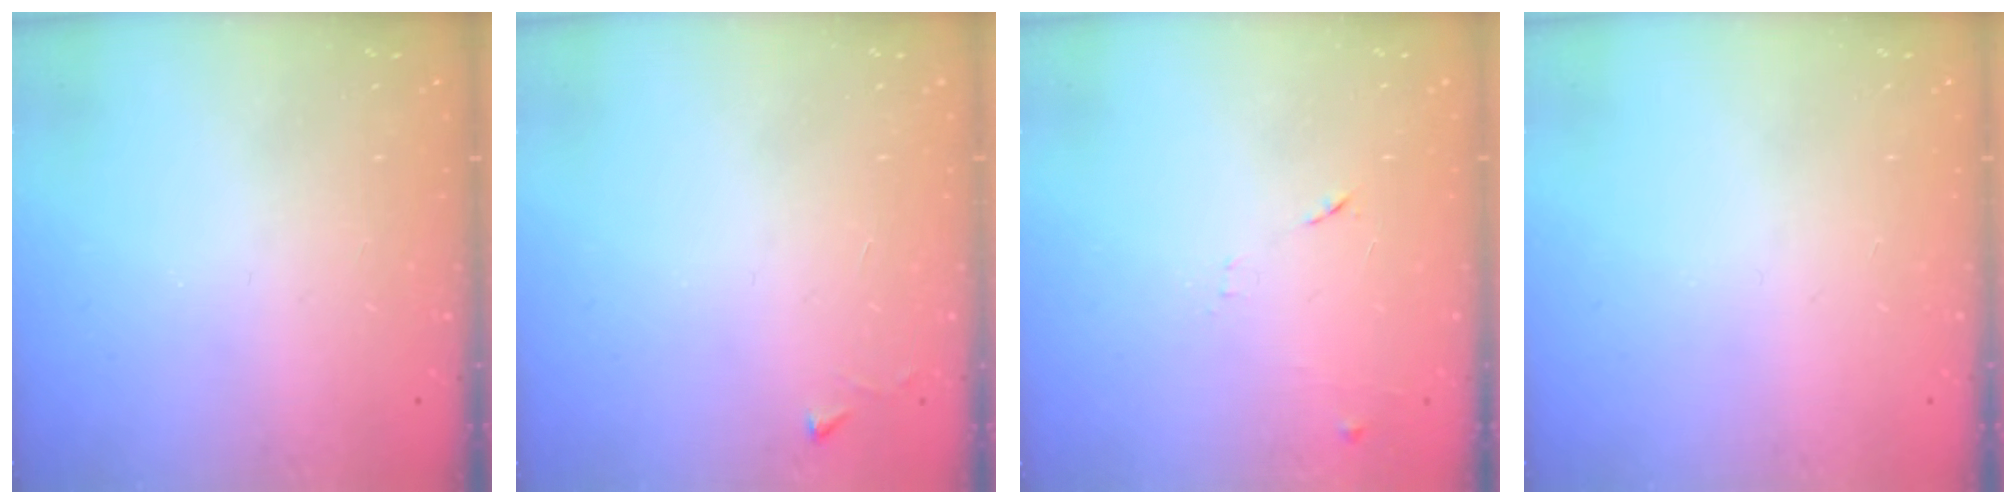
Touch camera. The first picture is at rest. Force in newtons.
{"total": 2.3, "press": 2.3, "slide": 0.4}
{"total": 9.2, "press": 9.1, "slide": 0.7}
{"total": 0.0}